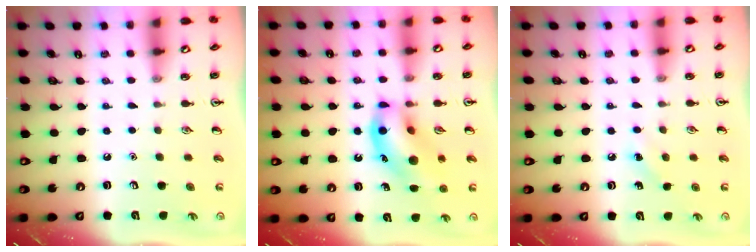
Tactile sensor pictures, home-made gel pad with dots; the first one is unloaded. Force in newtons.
{"total": 14.8, "press": 14.5, "slide": 2.9}
{"total": 6.7, "press": 6.2, "slide": 2.4}